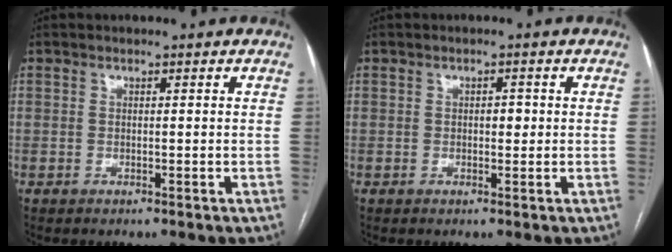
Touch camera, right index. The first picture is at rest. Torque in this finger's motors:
{"motor_torque": [0.79, 0.23, -0.02, 0.03]}